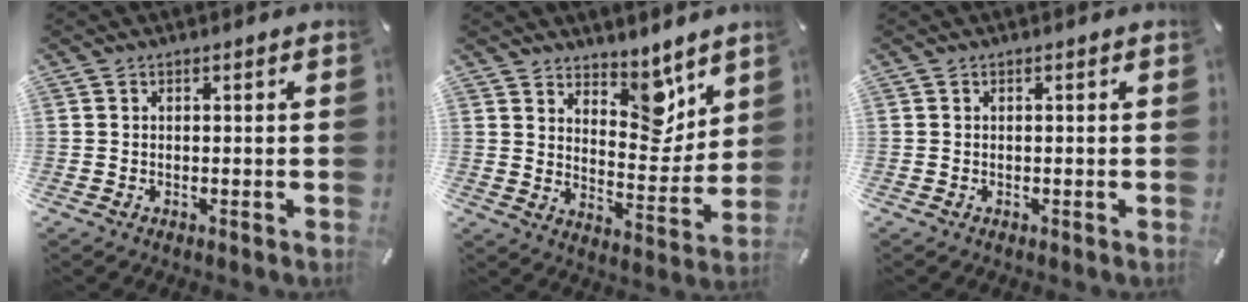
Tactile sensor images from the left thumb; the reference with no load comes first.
{"total": 9.7, "force": [7.1, 5.5, 3.7], "torque": [-0.034, -0.066, 0.125]}
{"total": 0.0}